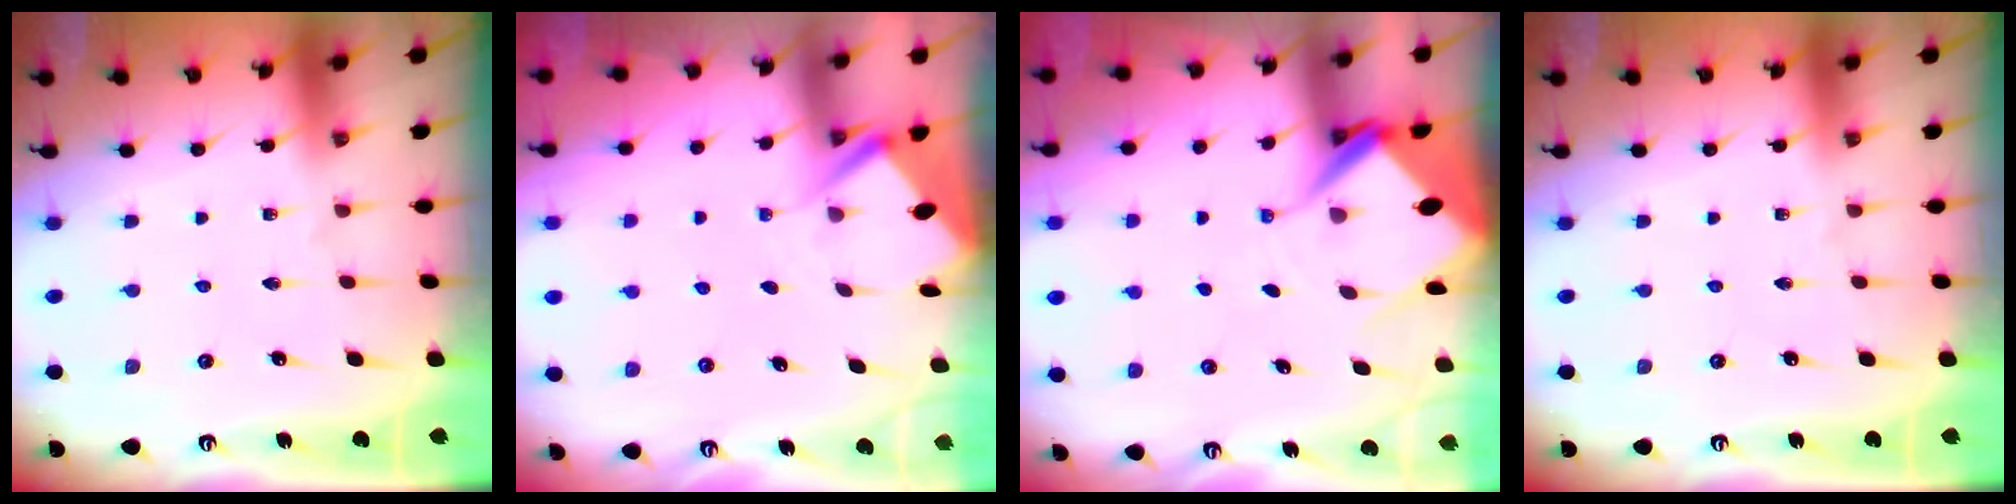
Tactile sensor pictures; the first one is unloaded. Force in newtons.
{"total": 3.0, "press": 2.9, "slide": 0.4}
{"total": 7.5, "press": 7.5, "slide": 0.8}
{"total": 0.0}